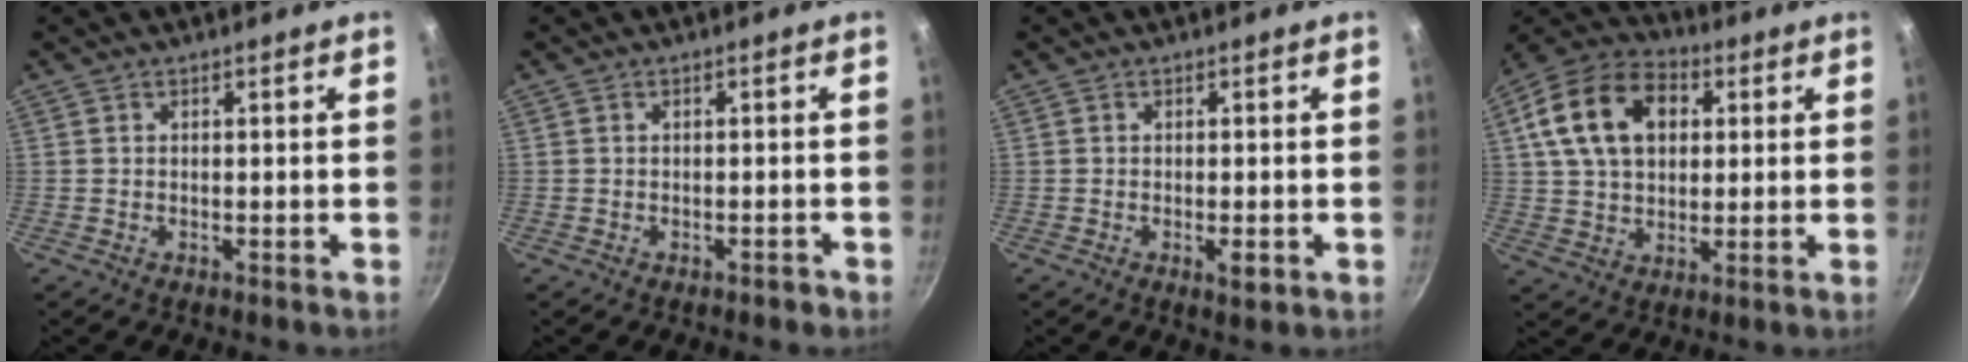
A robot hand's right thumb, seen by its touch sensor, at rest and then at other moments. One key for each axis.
{"total": 1.0, "fx": -0.7, "fy": 0.5, "fz": 0.5, "tx": -0.002, "ty": 0.014, "tz": -0.002}
{"total": 2.4, "fx": -0.8, "fy": 0.8, "fz": 2.1, "tx": -0.038, "ty": 0.000, "tz": -0.010}
{"total": 17.1, "fx": 4.6, "fy": 11.9, "fz": 11.4, "tx": -0.182, "ty": 0.016, "tz": 0.066}